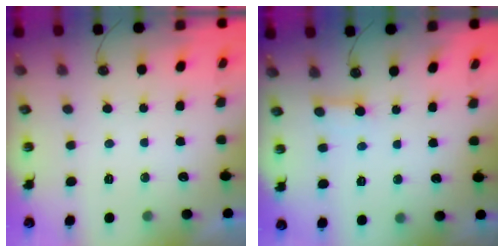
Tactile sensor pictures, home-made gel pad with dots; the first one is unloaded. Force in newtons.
{"total": 2.6, "press": 2.6, "slide": 0.1}